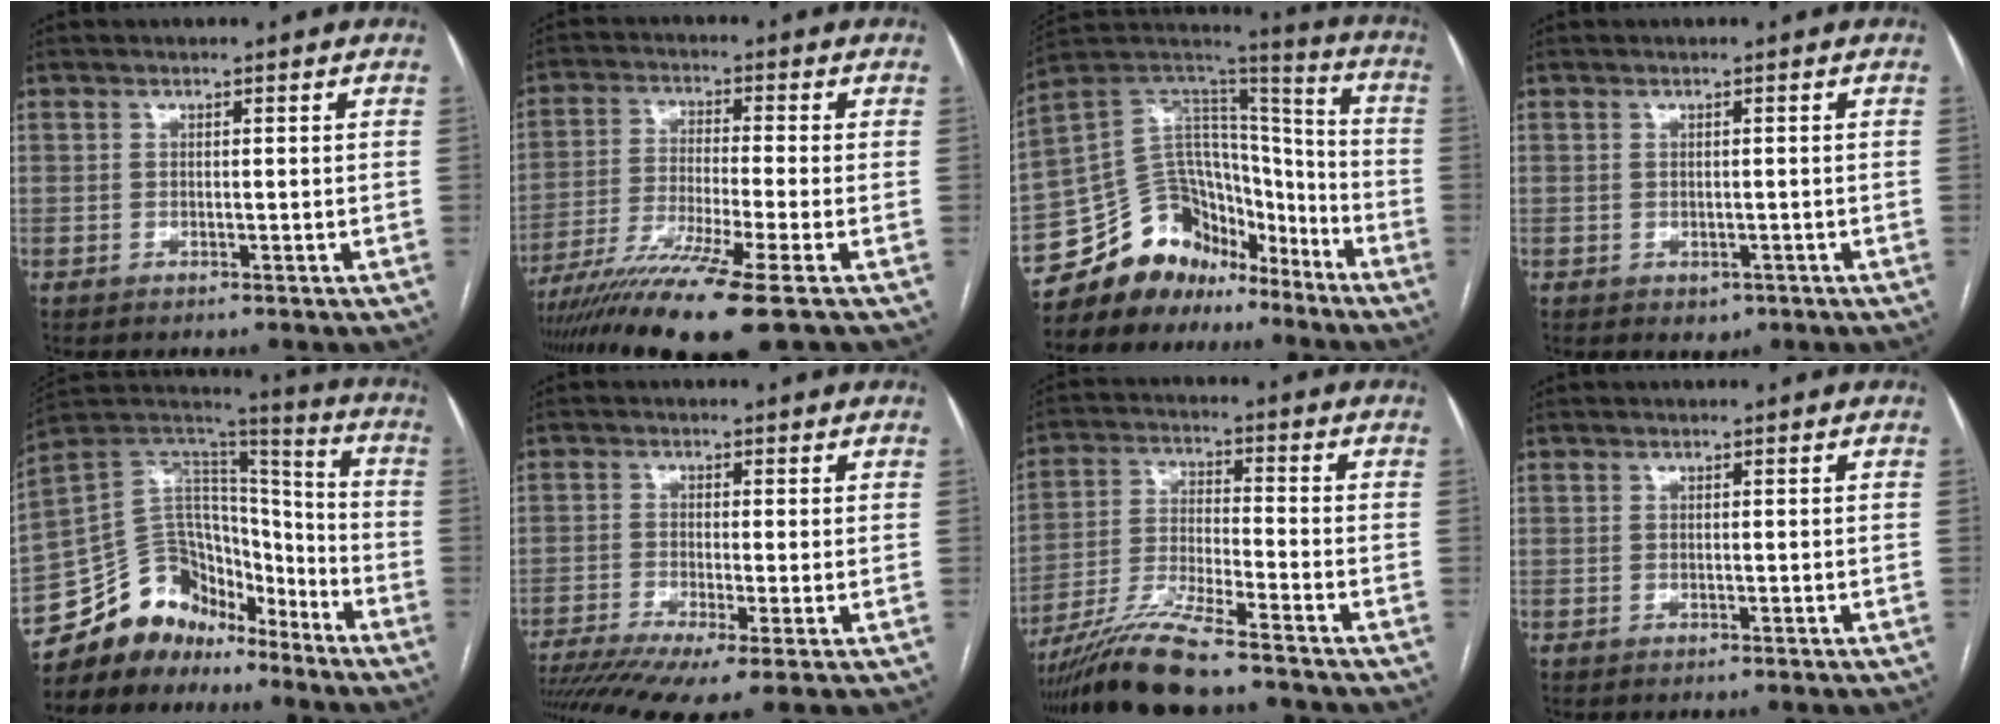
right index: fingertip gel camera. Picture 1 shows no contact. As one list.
[{"total": 13.2, "force": [-9.1, -1.6, 9.4], "torque": [-0.176, -0.035, -0.155]}, {"total": 15.8, "force": [-12.3, 9.0, 4.1], "torque": [-0.065, 0.097, -0.213]}, {"total": 1.7, "force": [-0.7, 1.3, 0.9], "torque": [-0.009, 0.001, 0.001]}, {"total": 14.6, "force": [-11.7, 8.2, 2.8], "torque": [-0.043, 0.098, -0.206]}, {"total": 11.7, "force": [-7.6, 1.7, 8.8], "torque": [-0.170, -0.015, -0.125]}, {"total": 11.3, "force": [-9.3, -0.3, 6.4], "torque": [-0.129, -0.022, -0.173]}, {"total": 0.0}]